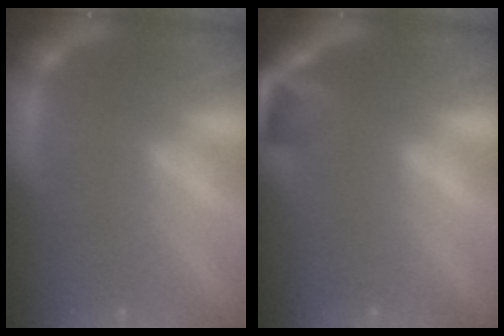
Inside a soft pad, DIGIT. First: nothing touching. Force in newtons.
{"total": 2.9}